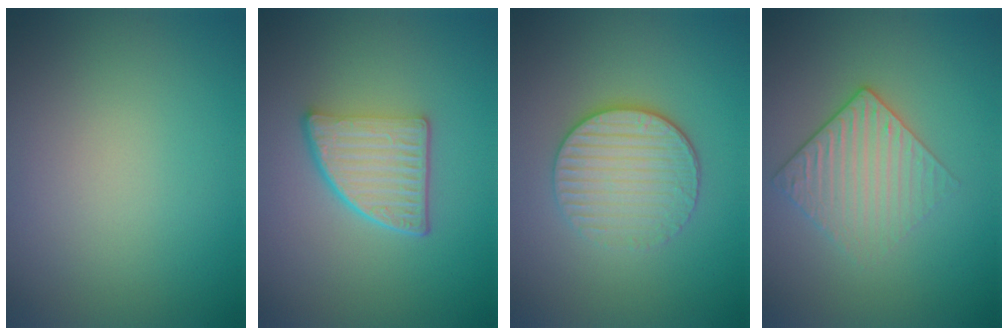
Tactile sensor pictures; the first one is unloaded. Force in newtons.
{"total": 5.2, "press": 3.6, "slide": 3.7}
{"total": 4.0, "press": 3.4, "slide": 2.0}
{"total": 3.0, "press": 2.6, "slide": 1.6}